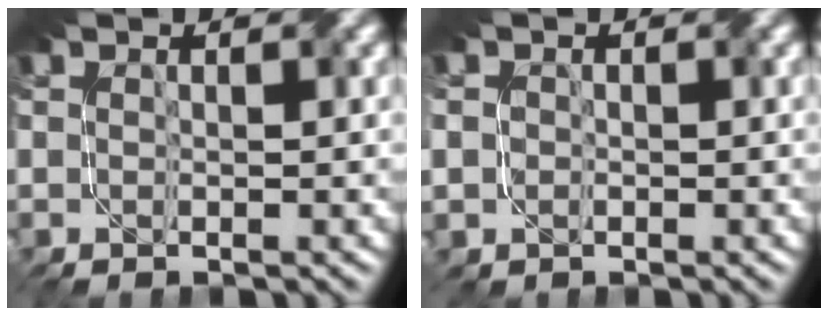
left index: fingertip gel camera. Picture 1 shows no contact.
{"total": 1.8, "force": [0.5, 1.7, -0.2], "torque": [0.002, 0.009, 0.008]}